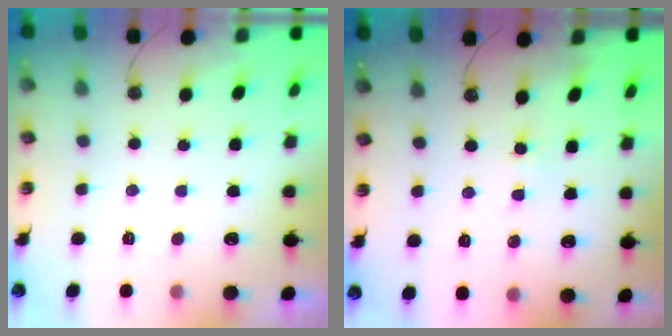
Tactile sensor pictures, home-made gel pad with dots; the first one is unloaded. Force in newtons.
{"total": 3.4, "press": 3.4, "slide": 0.3}